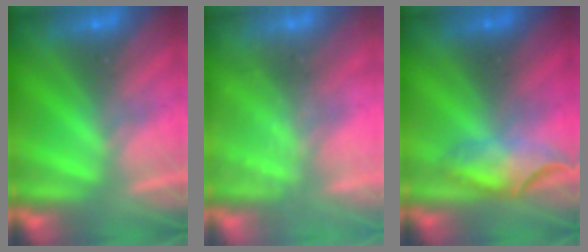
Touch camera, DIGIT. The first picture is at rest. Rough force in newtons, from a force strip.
{"total": 2.2}
{"total": 4.6}